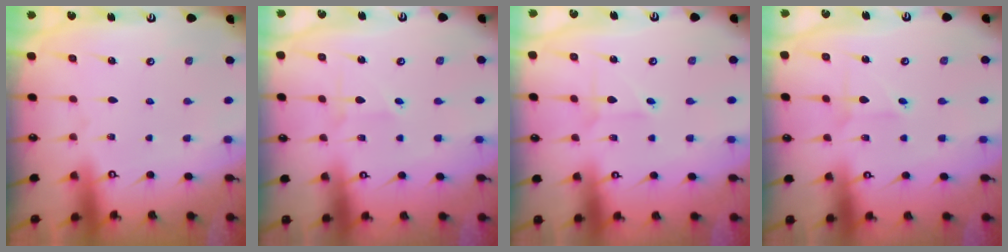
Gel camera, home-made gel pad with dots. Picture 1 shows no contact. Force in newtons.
{"total": 1.5, "press": 1.5, "slide": 0.1}
{"total": 1.8, "press": 1.8, "slide": 0.2}
{"total": 1.8, "press": 1.8, "slide": 0.2}